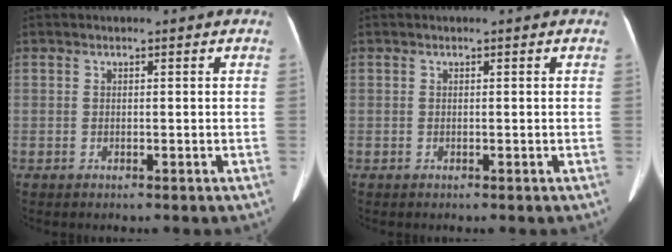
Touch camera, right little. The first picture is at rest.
{"total": 0.0}